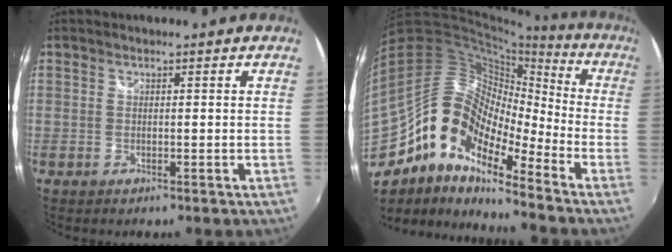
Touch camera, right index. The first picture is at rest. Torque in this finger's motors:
{"motor_torque": [1.11, -1.03, 0.29, -0.02]}